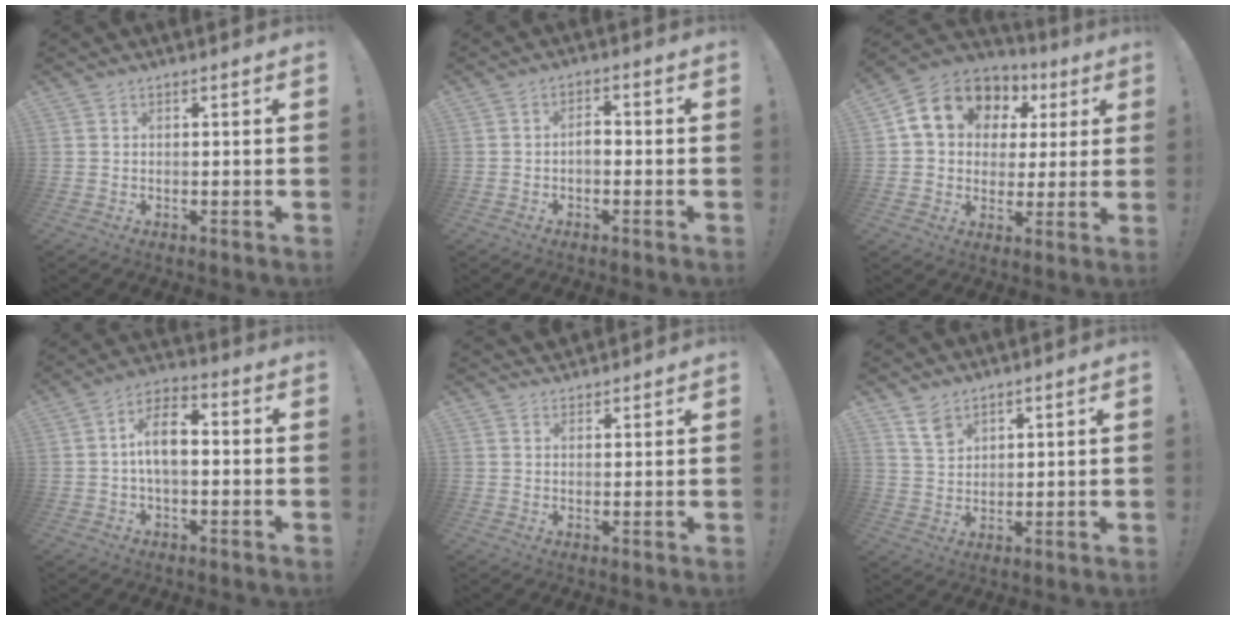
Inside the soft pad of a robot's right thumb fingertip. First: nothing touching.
{"total": 3.2, "force": [-0.8, 1.8, 2.5], "torque": [-0.046, -0.002, -0.019]}
{"total": 15.3, "force": [6.4, 11.8, 7.4], "torque": [-0.119, -0.022, 0.131]}
{"total": 9.9, "force": [0.2, 5.2, 8.4], "torque": [-0.147, 0.007, 0.004]}
{"total": 3.1, "force": [2.7, 1.4, 0.0], "torque": [0.011, -0.017, 0.050]}
{"total": 6.3, "force": [4.7, 3.7, 2.0], "torque": [-0.028, -0.031, 0.090]}